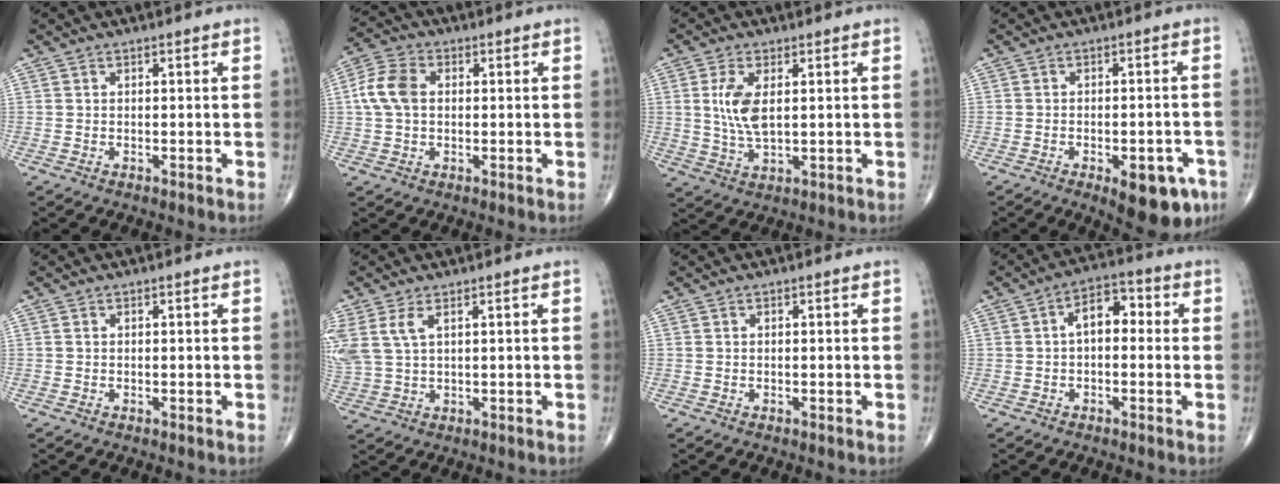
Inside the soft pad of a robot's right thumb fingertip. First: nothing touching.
{"total": 7.4, "force": [0.8, 5.1, 5.3], "torque": [-0.113, 0.017, 0.009]}
{"total": 7.2, "force": [1.4, 3.2, 6.3], "torque": [-0.133, -0.009, 0.033]}
{"total": 10.5, "force": [-5.2, 4.4, 8.0], "torque": [-0.078, 0.018, -0.060]}
{"total": 0.0}
{"total": 7.2, "force": [2.9, 3.6, 5.6], "torque": [-0.149, 0.005, 0.070]}
{"total": 0.0}
{"total": 7.0, "force": [0.5, 4.1, 5.7], "torque": [-0.068, 0.028, -0.003]}